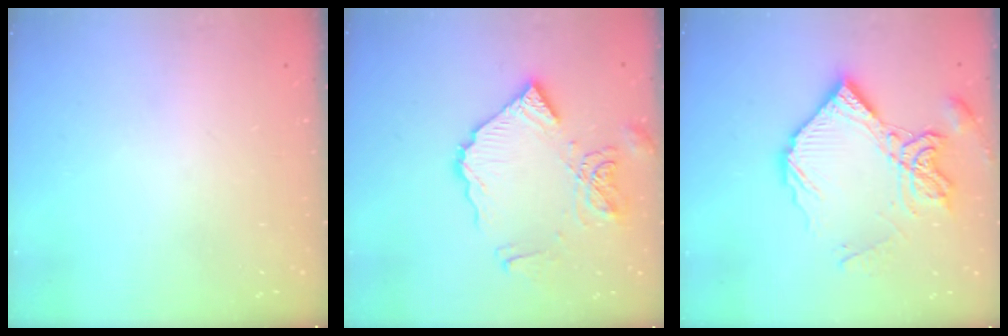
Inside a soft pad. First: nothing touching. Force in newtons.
{"total": 14.1, "press": 14.0, "slide": 1.6}
{"total": 15.8, "press": 15.7, "slide": 1.4}